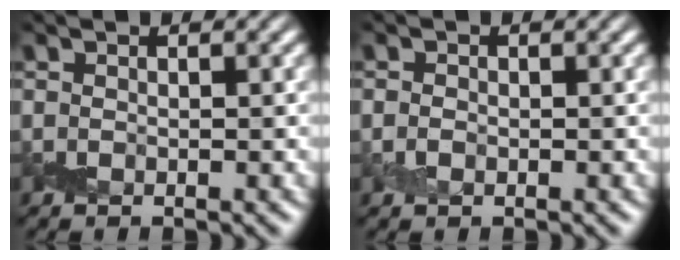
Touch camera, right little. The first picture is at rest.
{"total": 1.0, "force": [-0.2, 0.8, 0.6], "torque": [-0.011, -0.002, -0.007]}